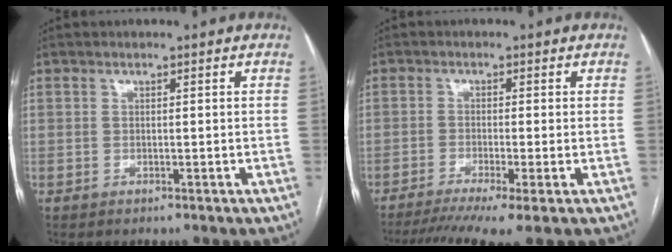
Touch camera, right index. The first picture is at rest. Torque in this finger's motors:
{"motor_torque": [1.16, -0.62, 0.25, 0.07]}